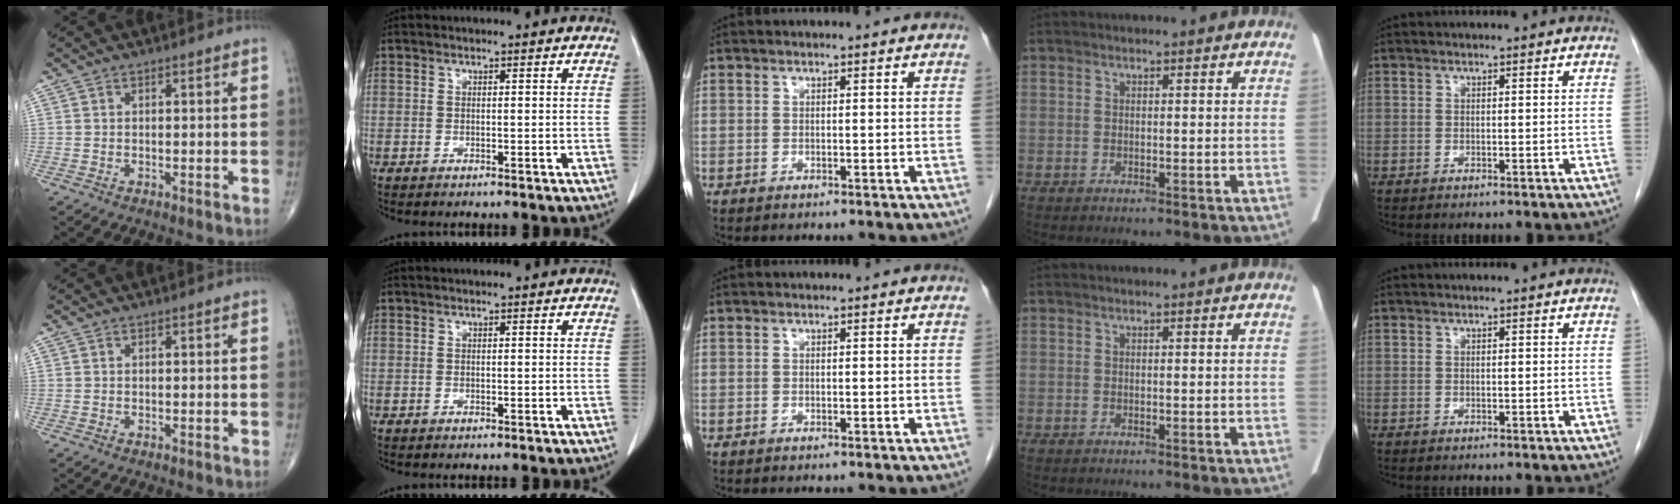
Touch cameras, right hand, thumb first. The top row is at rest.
{}